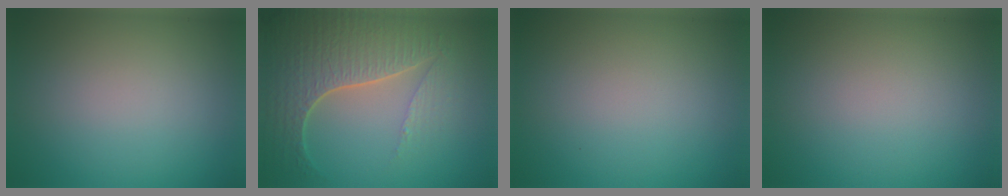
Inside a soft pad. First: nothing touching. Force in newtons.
{"total": 7.1, "press": 5.3, "slide": 4.6}
{"total": 0.0}
{"total": 0.0}